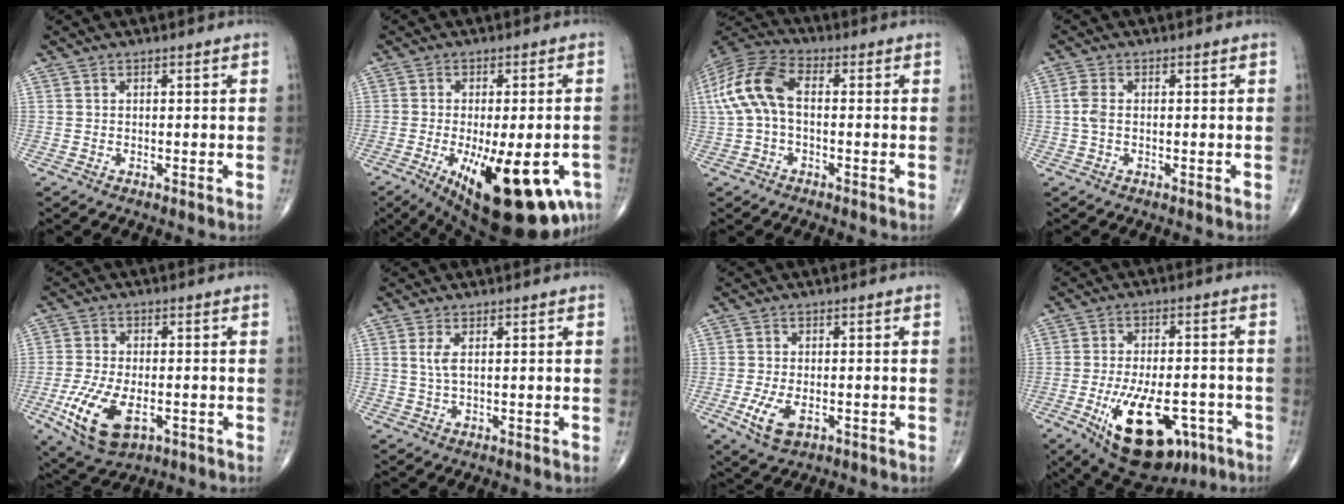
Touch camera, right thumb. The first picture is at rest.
{"total": 21.5, "force": [-8.6, 7.9, 18.1], "torque": [-0.220, -0.015, -0.104]}
{"total": 12.8, "force": [0.6, 7.2, 10.5], "torque": [-0.229, 0.035, 0.004]}
{"total": 2.6, "force": [0.0, 1.4, 2.2], "torque": [-0.060, 0.005, -0.005]}
{"total": 12.3, "force": [-4.2, 6.4, 9.6], "torque": [-0.191, -0.001, -0.066]}
{"total": 2.6, "force": [0.7, 0.9, 2.4], "torque": [-0.059, 0.001, 0.020]}
{"total": 6.1, "force": [-2.1, 3.3, 4.7], "torque": [-0.097, -0.003, -0.031]}
{"total": 18.5, "force": [-7.7, 9.1, 14.1], "torque": [-0.221, 0.016, -0.100]}